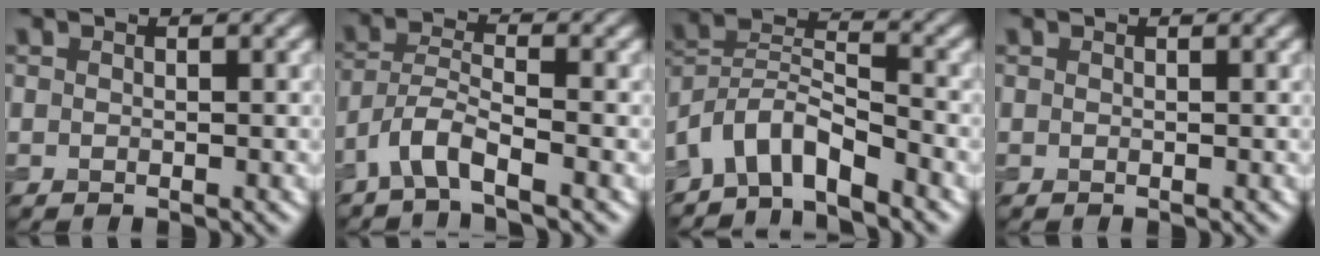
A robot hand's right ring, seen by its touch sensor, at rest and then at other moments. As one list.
[{"total": 3.8, "force": [-2.5, 0.8, 2.7], "torque": [-0.054, 0.006, -0.059]}, {"total": 5.8, "force": [-4.6, 2.2, 2.9], "torque": [-0.047, 0.001, -0.098]}, {"total": 0.0}]